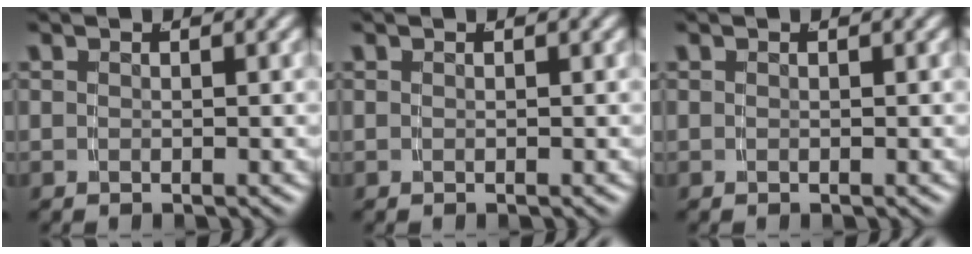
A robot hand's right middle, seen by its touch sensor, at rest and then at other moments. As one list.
[{"total": 0.0}, {"total": 0.0}]